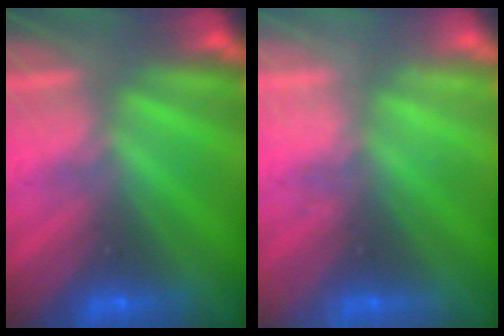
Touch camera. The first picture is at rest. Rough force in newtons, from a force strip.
{"total": 2.2}